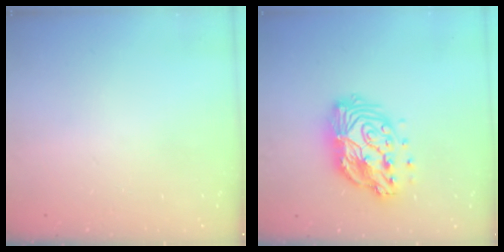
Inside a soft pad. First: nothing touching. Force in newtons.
{"total": 15.1, "press": 15.0, "slide": 1.2}